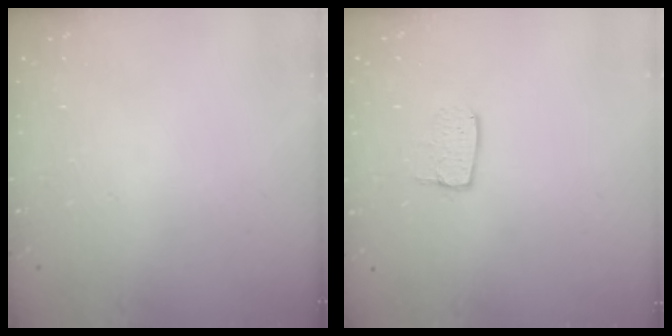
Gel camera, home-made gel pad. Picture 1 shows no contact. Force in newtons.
{"total": 5.5, "press": 5.5, "slide": 0.3}